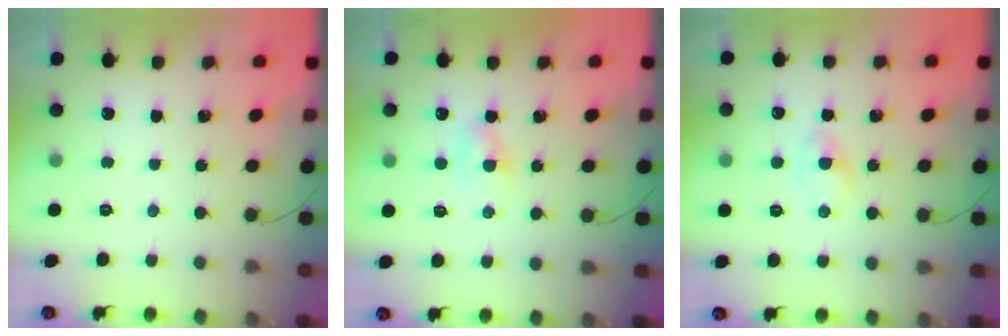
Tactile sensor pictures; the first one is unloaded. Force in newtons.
{"total": 1.9, "press": 1.6, "slide": 1.0}
{"total": 1.6, "press": 1.4, "slide": 0.8}